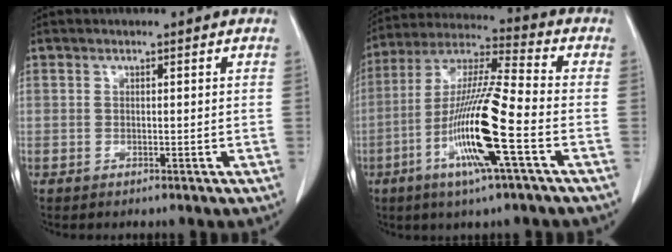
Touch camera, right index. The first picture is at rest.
{"total": 15.4, "force": [-5.2, 0.2, 14.5], "torque": [-0.290, -0.011, -0.103]}